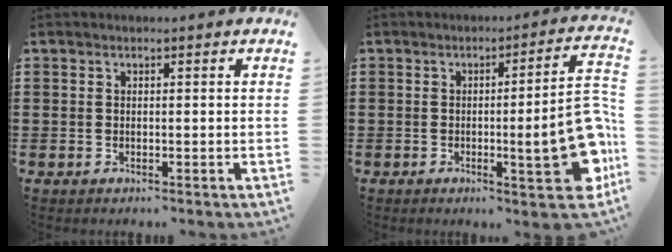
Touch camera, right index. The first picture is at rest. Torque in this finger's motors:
{"motor_torque": [2.14, 0.00, 0.58, 0.13]}